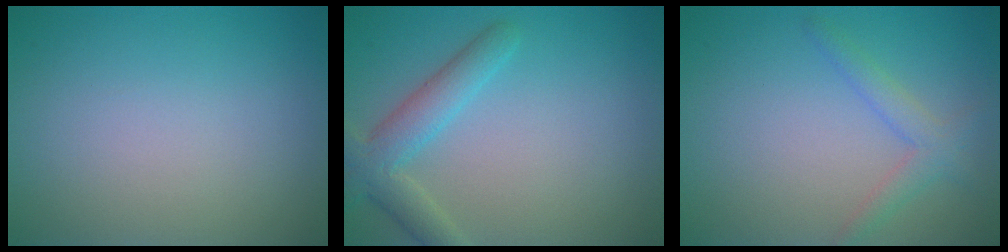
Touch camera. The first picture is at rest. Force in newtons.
{"total": 3.8, "press": 3.8, "slide": 0.1}
{"total": 2.1, "press": 2.1, "slide": 0.1}